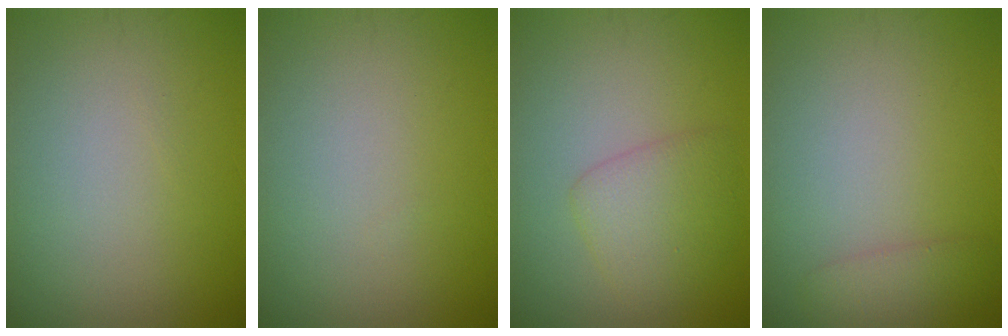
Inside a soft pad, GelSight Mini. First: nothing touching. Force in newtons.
{"total": 0.0}
{"total": 3.0, "press": 3.0, "slide": 0.2}
{"total": 1.7, "press": 1.6, "slide": 0.2}